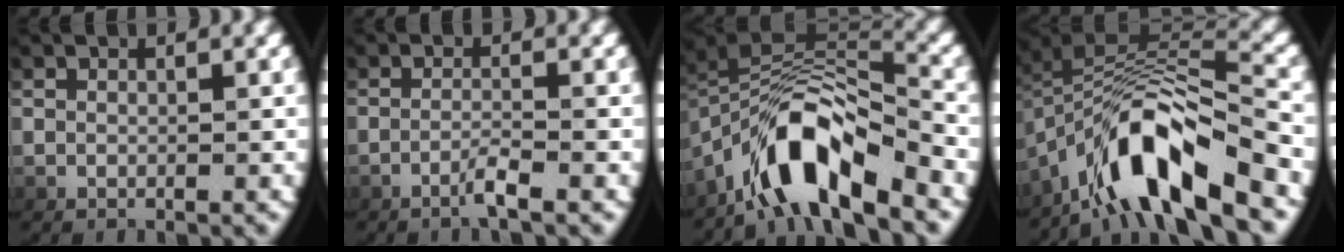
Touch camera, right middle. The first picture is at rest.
{"total": 1.7, "force": [-1.1, -0.2, 1.2], "torque": [-0.028, 0.000, -0.022]}
{"total": 7.7, "force": [-3.8, 3.7, 5.6], "torque": [-0.106, -0.002, -0.061]}
{"total": 8.5, "force": [-4.5, 2.9, 6.5], "torque": [-0.111, 0.004, -0.072]}